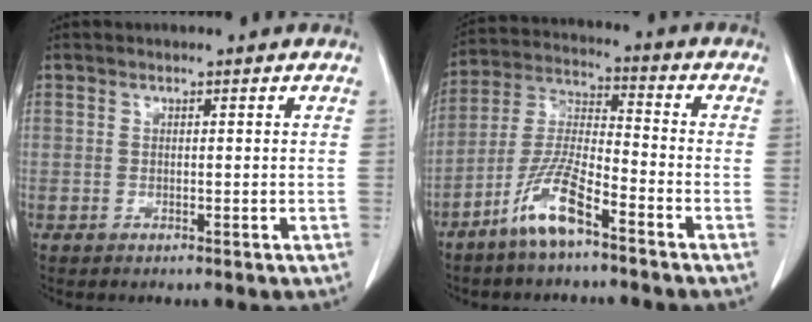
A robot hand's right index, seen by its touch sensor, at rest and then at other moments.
{"total": 9.7, "force": [-6.0, 1.6, 7.4], "torque": [-0.157, -0.008, -0.121]}